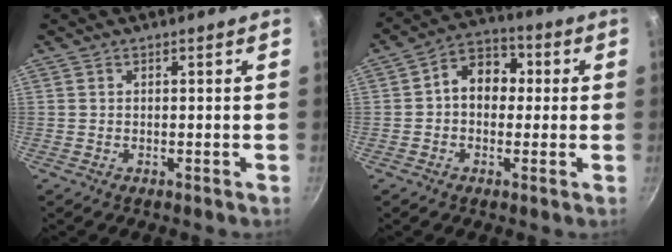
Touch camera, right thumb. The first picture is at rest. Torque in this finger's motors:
{"motor_torque": [-0.27, 0.49, 0.44, -0.36, 0.05]}